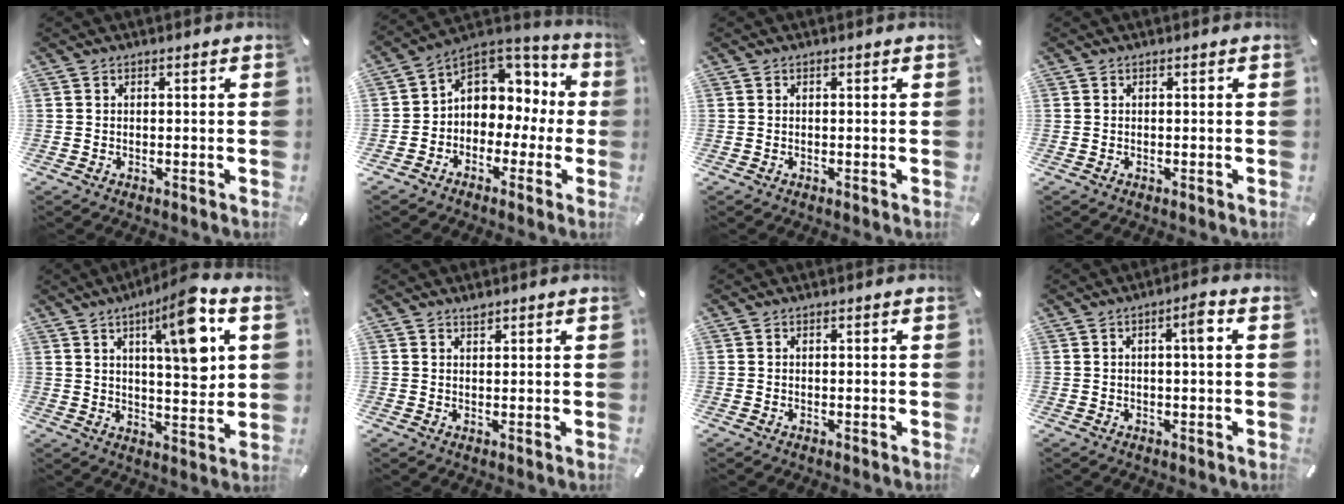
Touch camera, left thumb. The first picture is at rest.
{"total": 8.7, "force": [1.9, 7.8, 3.3], "torque": [-0.057, -0.014, 0.041]}
{"total": 0.0}
{"total": 0.0}
{"total": 14.1, "force": [6.2, 3.8, 12.2], "torque": [-0.171, -0.028, 0.090]}
{"total": 1.0, "force": [0.9, 0.3, 0.3], "torque": [-0.007, -0.002, 0.018]}
{"total": 0.0}
{"total": 4.3, "force": [0.9, 0.6, 4.1], "torque": [-0.064, 0.000, 0.007]}